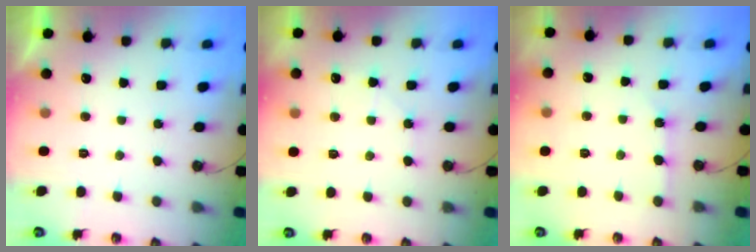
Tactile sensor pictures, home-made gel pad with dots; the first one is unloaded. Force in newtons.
{"total": 5.8, "press": 5.8, "slide": 0.6}
{"total": 2.9, "press": 2.9, "slide": 0.4}